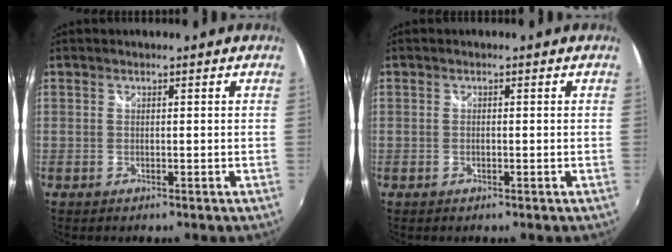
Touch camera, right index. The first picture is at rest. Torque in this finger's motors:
{"motor_torque": [-0.41, 0.08, -0.04, 0.00]}